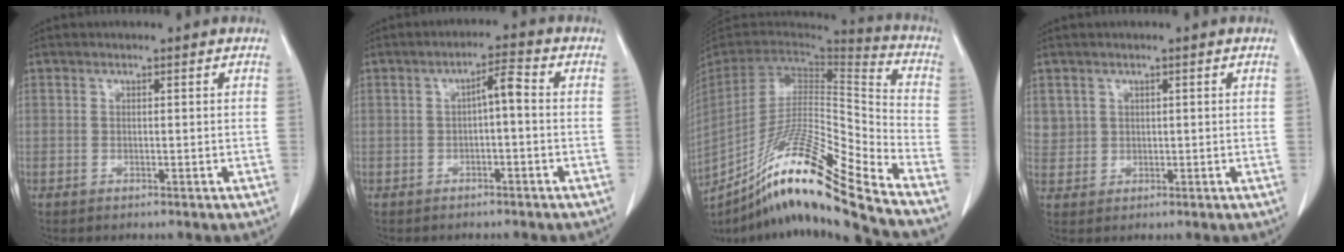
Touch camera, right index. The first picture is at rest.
{"total": 3.3, "force": [-0.3, 0.6, 3.3], "torque": [-0.051, 0.013, -0.005]}
{"total": 22.4, "force": [-16.8, -1.1, 14.8], "torque": [-0.270, -0.029, -0.307]}
{"total": 2.8, "force": [1.1, 2.5, 0.0], "torque": [0.017, 0.005, 0.020]}